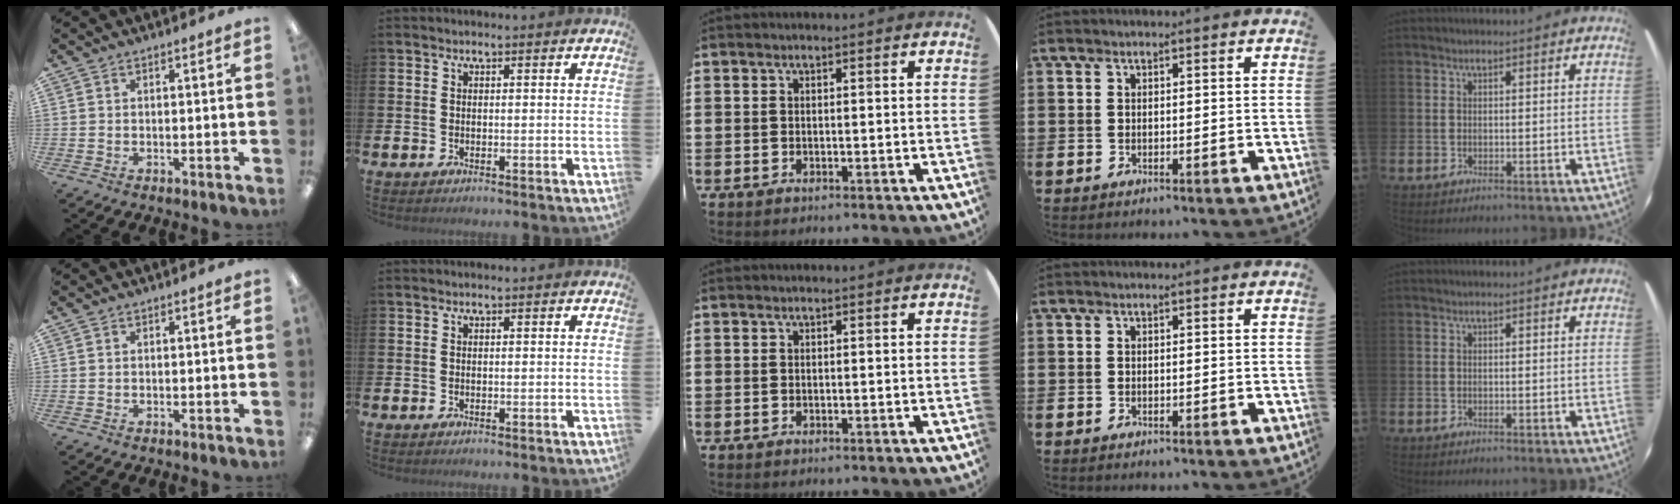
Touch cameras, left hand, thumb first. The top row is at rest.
{}